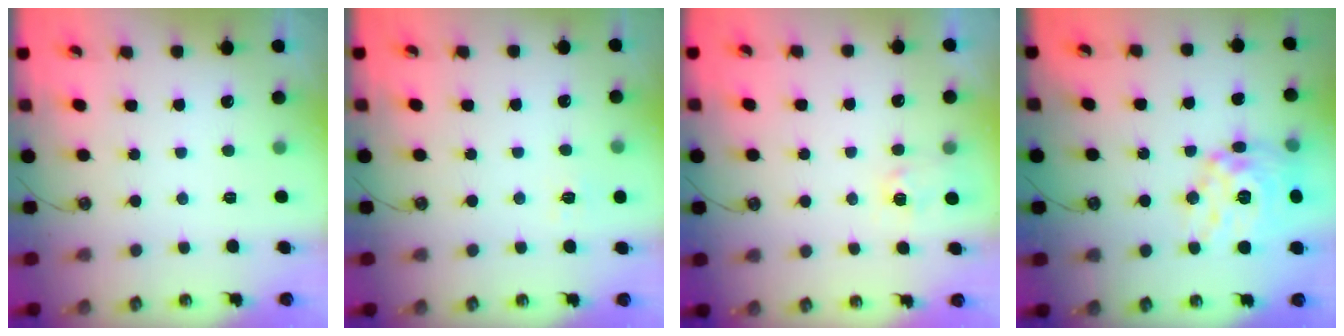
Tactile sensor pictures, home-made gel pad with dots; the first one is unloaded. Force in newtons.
{"total": 6.1, "press": 6.1, "slide": 0.3}
{"total": 3.9, "press": 3.9, "slide": 0.5}
{"total": 17.3, "press": 17.2, "slide": 1.5}